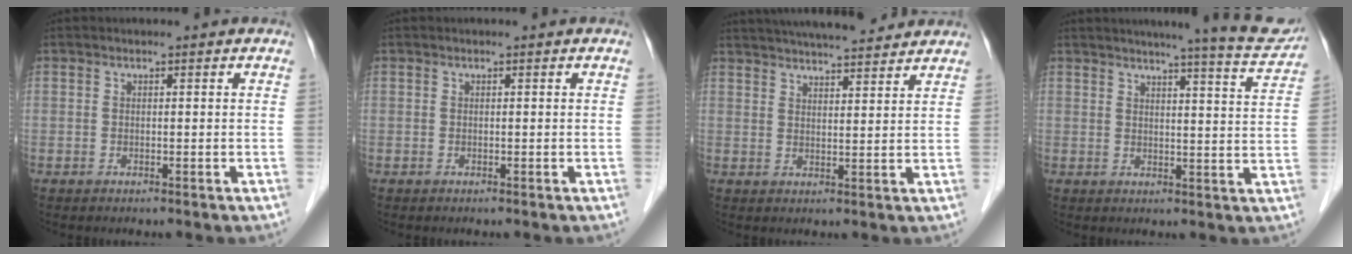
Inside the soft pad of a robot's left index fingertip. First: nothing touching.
{"total": 0.0}
{"total": 14.7, "force": [13.2, 2.3, 6.0], "torque": [-0.095, 0.030, 0.190]}
{"total": 11.8, "force": [10.8, -0.1, 4.8], "torque": [-0.058, -0.028, 0.113]}